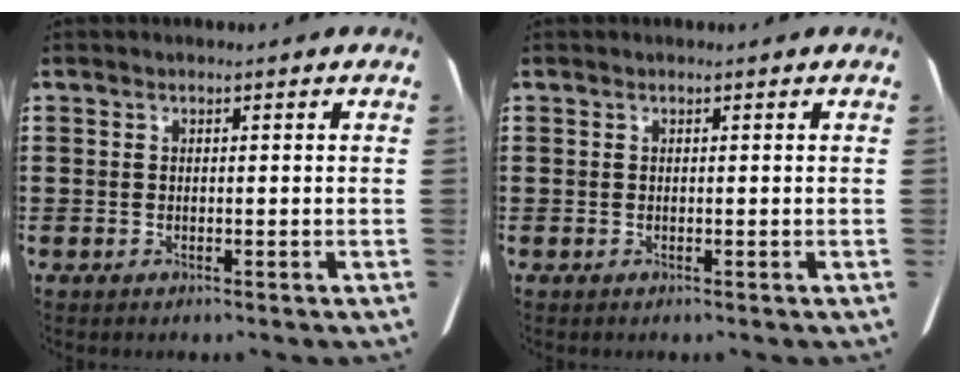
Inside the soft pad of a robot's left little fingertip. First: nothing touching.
{"total": 0.0}